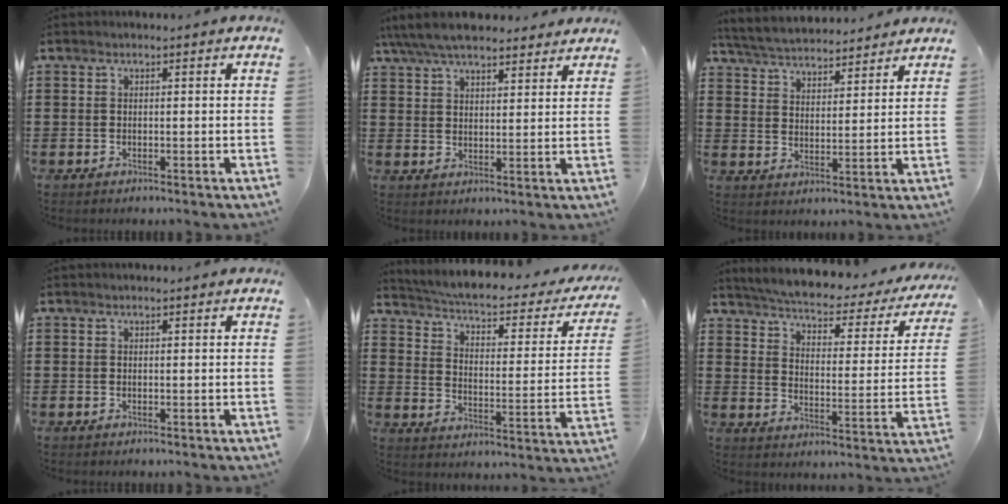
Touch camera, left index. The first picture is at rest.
{"total": 7.0, "force": [6.2, 1.6, 2.8], "torque": [-0.073, -0.012, 0.116]}
{"total": 4.7, "force": [4.7, 0.6, 0.4], "torque": [-0.031, -0.025, 0.082]}
{"total": 0.0}
{"total": 3.7, "force": [3.1, 0.1, 2.0], "torque": [-0.060, -0.031, 0.043]}
{"total": 3.4, "force": [3.2, 0.0, 1.4], "torque": [-0.048, -0.032, 0.043]}